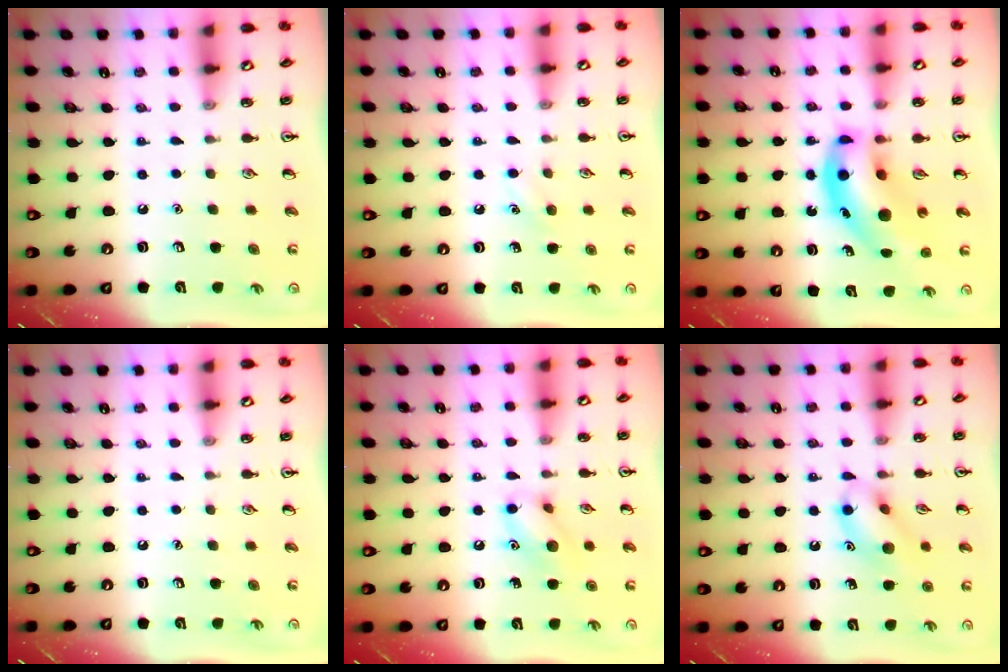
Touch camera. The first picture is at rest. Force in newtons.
{"total": 6.1, "press": 5.7, "slide": 2.2}
{"total": 14.0, "press": 13.4, "slide": 3.8}
{"total": 0.0}
{"total": 9.5, "press": 9.5, "slide": 0.8}
{"total": 12.0, "press": 12.0, "slide": 0.8}